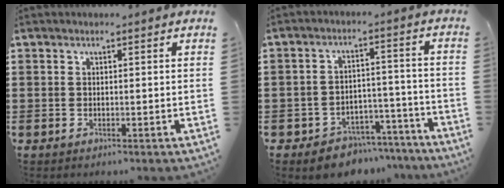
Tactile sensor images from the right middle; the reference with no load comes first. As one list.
[{"total": 5.7, "force": [-5.4, 1.8, 0.4], "torque": [-0.006, 0.025, -0.109]}]